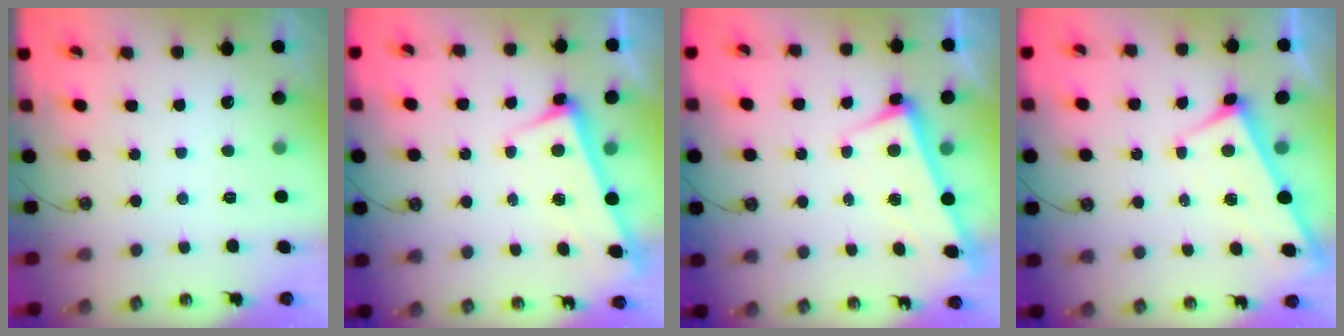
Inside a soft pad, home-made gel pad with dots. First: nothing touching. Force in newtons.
{"total": 2.7, "press": 2.7, "slide": 0.7}
{"total": 2.5, "press": 2.5, "slide": 0.6}
{"total": 2.8, "press": 2.8, "slide": 0.1}